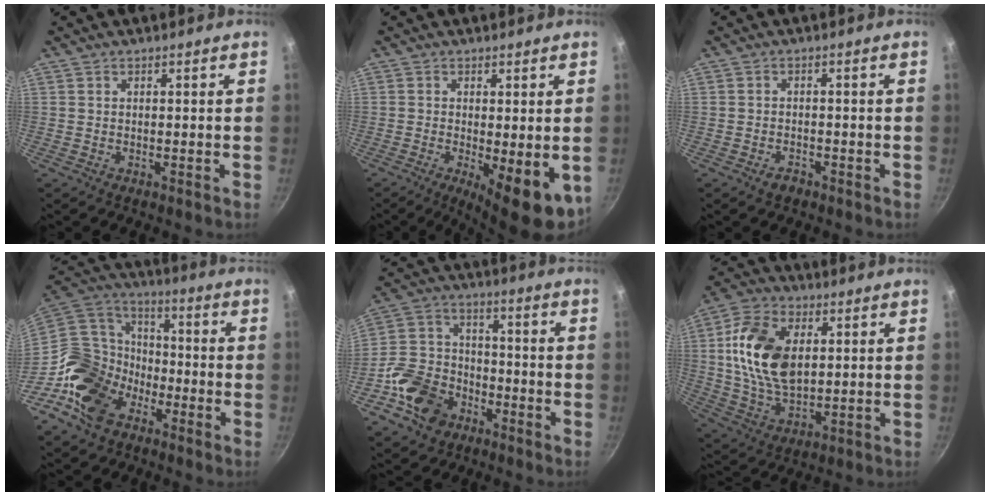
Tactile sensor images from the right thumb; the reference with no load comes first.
{"total": 10.0, "force": [-2.5, 3.3, 9.1], "torque": [-0.108, -0.010, -0.023]}
{"total": 2.2, "force": [-1.5, 1.3, 0.9], "torque": [-0.013, 0.016, -0.022]}
{"total": 17.3, "force": [-8.0, 12.6, 8.8], "torque": [-0.126, 0.062, -0.168]}
{"total": 14.1, "force": [-6.6, 10.5, 6.6], "torque": [-0.105, 0.048, -0.127]}
{"total": 16.9, "force": [2.9, 10.5, 12.9], "torque": [-0.225, -0.007, 0.053]}